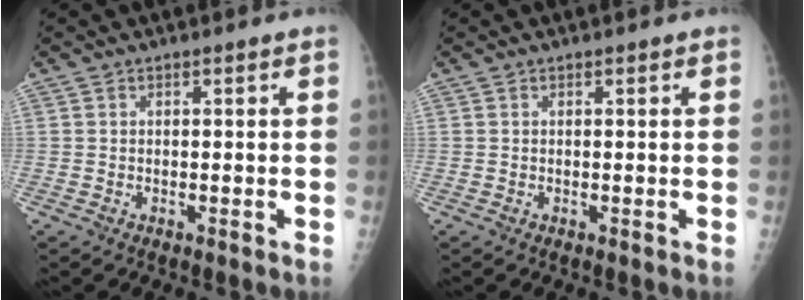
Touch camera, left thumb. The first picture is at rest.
{"total": 0.0}